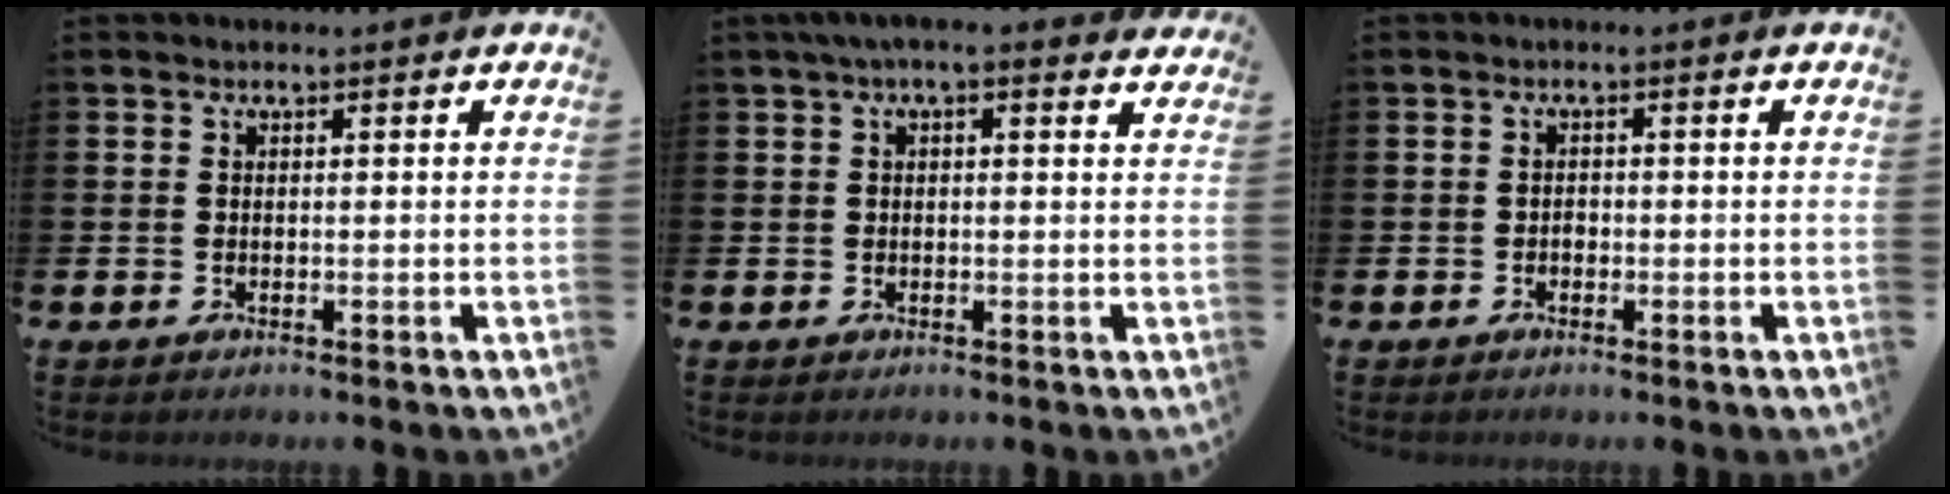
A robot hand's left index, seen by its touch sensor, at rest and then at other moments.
{"total": 2.2, "force": [1.7, 0.4, 1.4], "torque": [-0.020, -0.002, 0.027]}
{"total": 0.9, "force": [-0.5, 0.7, 0.3], "torque": [-0.006, 0.003, -0.010]}